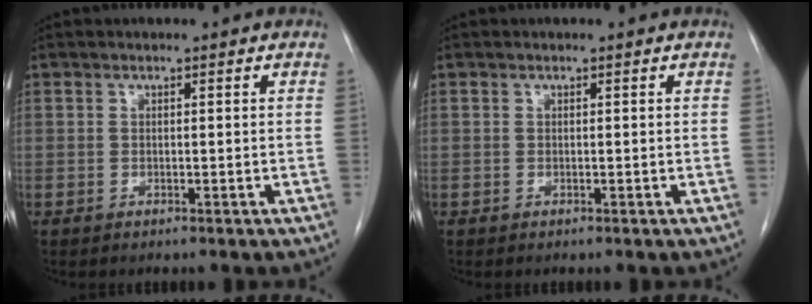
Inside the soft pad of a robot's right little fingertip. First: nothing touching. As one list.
[{"total": 0.0}]